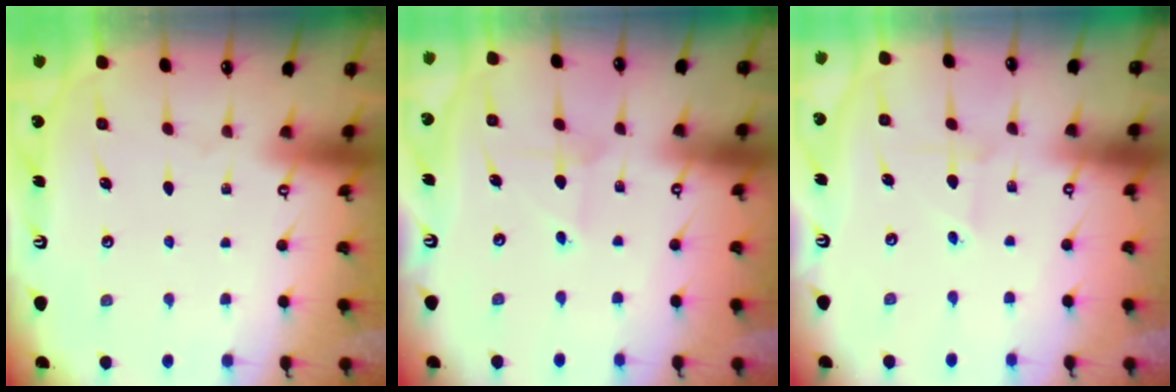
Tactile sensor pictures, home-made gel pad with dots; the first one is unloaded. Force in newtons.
{"total": 4.0, "press": 4.0, "slide": 0.4}
{"total": 1.5, "press": 1.5, "slide": 0.1}